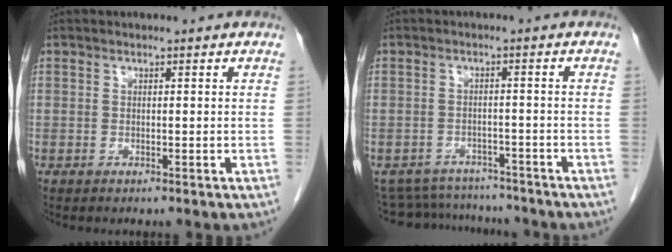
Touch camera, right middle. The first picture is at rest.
{"total": 9.2, "force": [-8.9, 2.6, 0.8], "torque": [-0.014, 0.010, -0.119]}